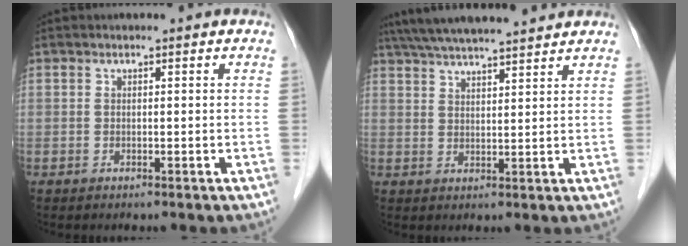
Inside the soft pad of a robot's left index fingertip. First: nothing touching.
{"total": 14.0, "force": [12.6, 1.0, 6.2], "torque": [-0.113, 0.038, 0.194]}